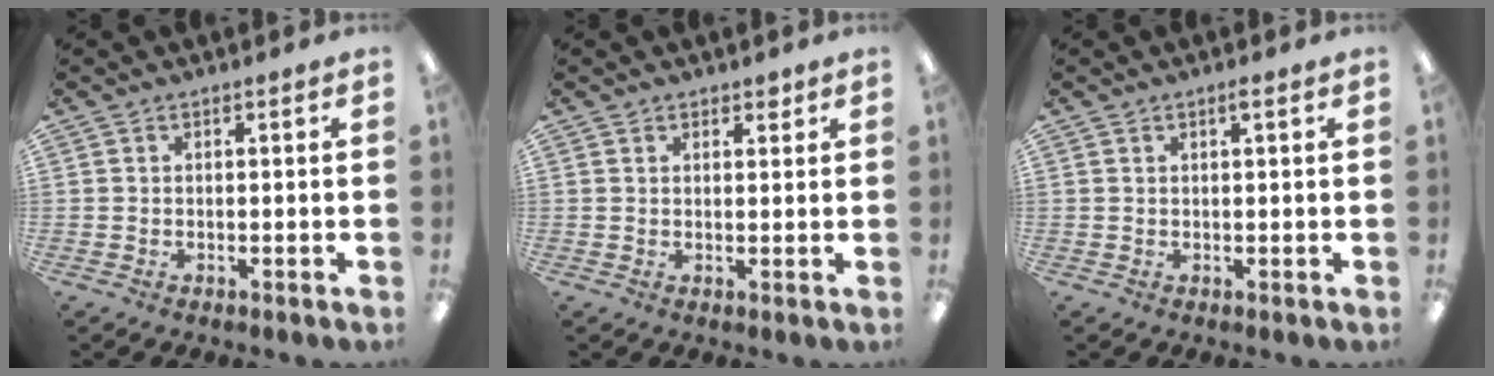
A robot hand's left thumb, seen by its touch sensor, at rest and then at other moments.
{"total": 1.9, "force": [1.4, 1.1, 0.5], "torque": [-0.002, -0.003, 0.024]}
{"total": 1.1, "force": [0.7, 0.3, 0.8], "torque": [-0.009, 0.000, 0.010]}